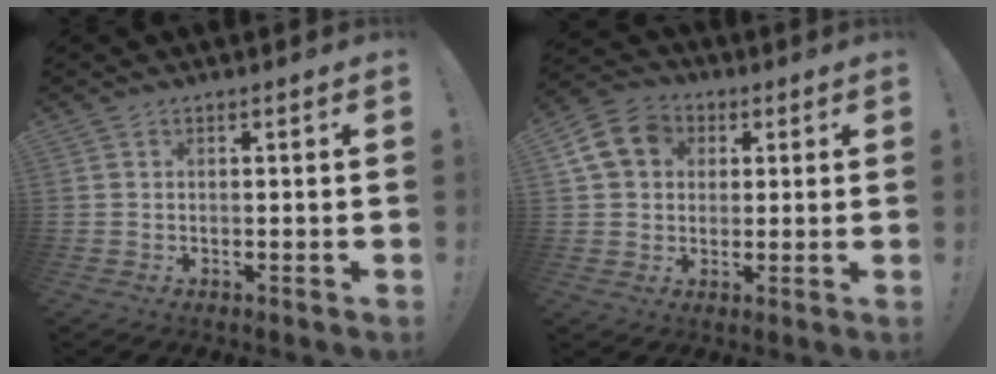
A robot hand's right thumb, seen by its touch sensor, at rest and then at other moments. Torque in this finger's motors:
{"motor_torque": [0.07, 0.09, 0.30, -0.26, 0.02]}